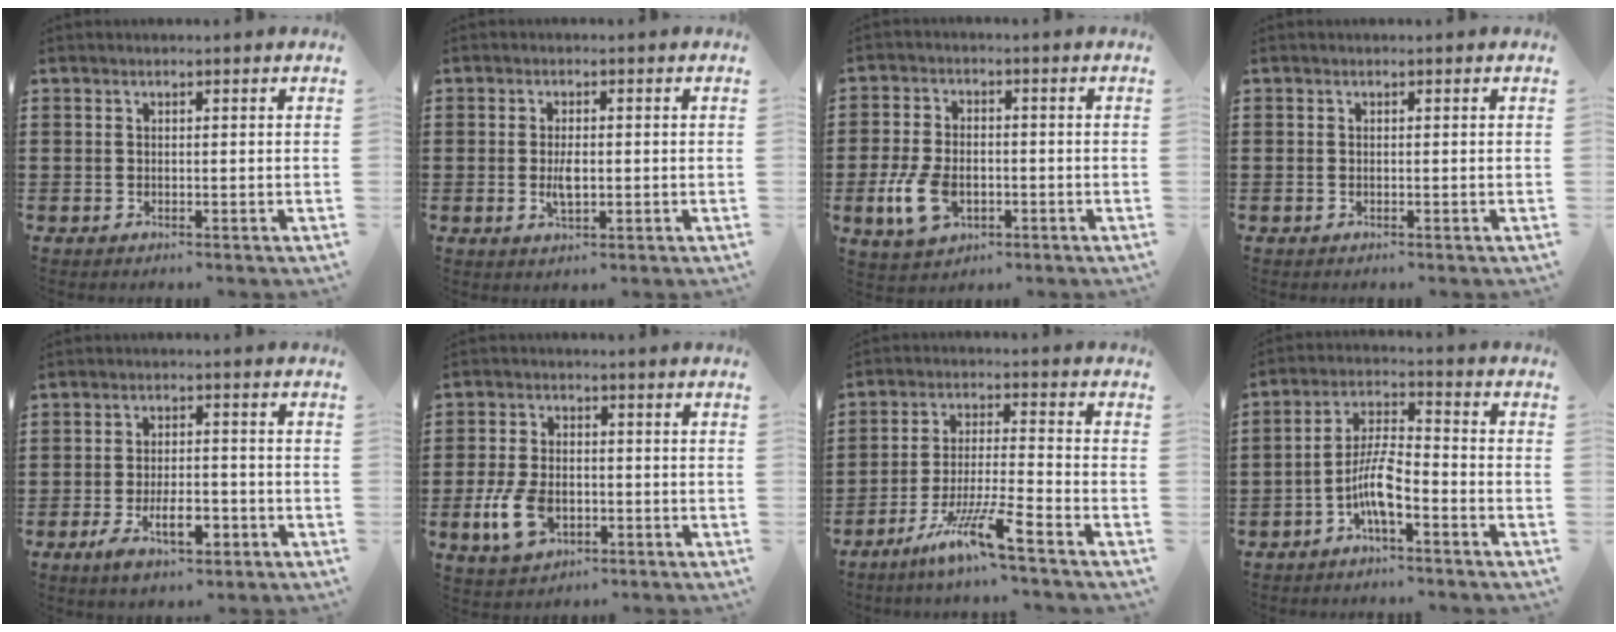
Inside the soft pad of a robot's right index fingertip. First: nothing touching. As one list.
[{"total": 3.0, "force": [-0.3, 1.3, 2.7], "torque": [-0.050, 0.002, -0.005]}, {"total": 7.8, "force": [-2.3, 4.7, 5.7], "torque": [-0.136, 0.000, -0.045]}, {"total": 0.0}, {"total": 7.2, "force": [-3.1, 3.2, 5.6], "torque": [-0.092, -0.005, -0.060]}, {"total": 7.6, "force": [-2.3, 4.6, 5.6], "torque": [-0.133, -0.001, -0.046]}, {"total": 9.5, "force": [-7.1, 0.1, 6.3], "torque": [-0.132, -0.008, -0.140]}, {"total": 7.1, "force": [-3.4, 2.1, 5.9], "torque": [-0.134, -0.004, -0.068]}]